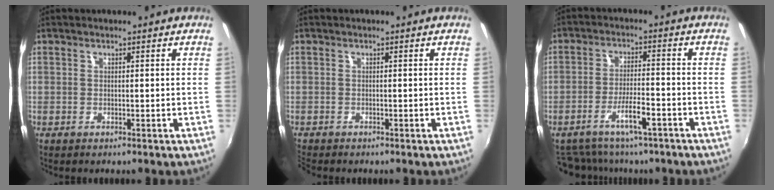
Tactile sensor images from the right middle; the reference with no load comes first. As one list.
[{"total": 1.3, "force": [-1.3, 0.3, 0.3], "torque": [-0.008, -0.009, -0.024]}, {"total": 9.0, "force": [-7.0, 2.8, 4.9], "torque": [-0.105, -0.001, -0.112]}]